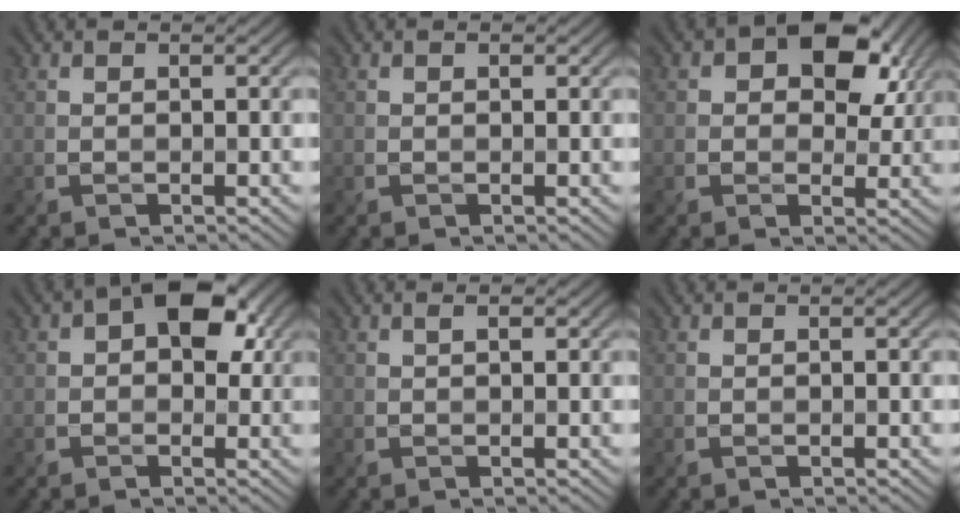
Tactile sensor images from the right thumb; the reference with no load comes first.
{"total": 0.6, "force": [0.2, 0.5, 0.4], "torque": [-0.004, -0.004, 0.004]}
{"total": 9.2, "force": [3.3, 6.3, 5.9], "torque": [-0.082, 0.001, 0.049]}
{"total": 6.7, "force": [1.6, 4.5, 4.7], "torque": [-0.061, 0.003, 0.014]}
{"total": 0.7, "force": [0.3, 0.3, 0.6], "torque": [-0.012, -0.002, 0.006]}
{"total": 0.0}